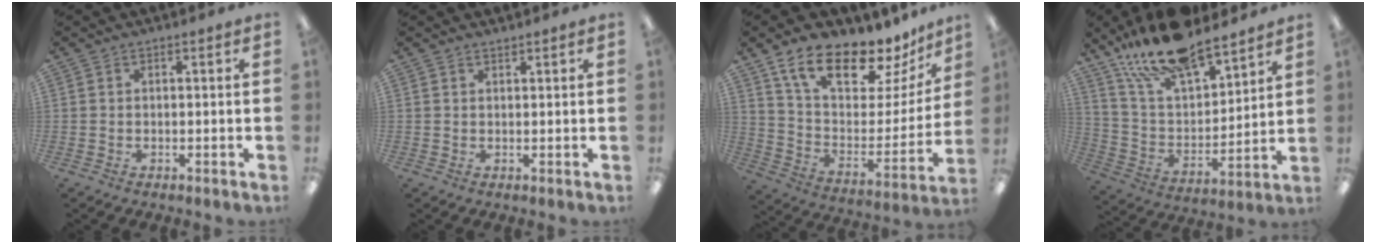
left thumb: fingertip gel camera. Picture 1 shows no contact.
{"total": 0.9, "force": [0.8, 0.1, 0.0], "torque": [-0.002, -0.001, 0.016]}
{"total": 18.4, "force": [14.3, 6.9, 9.2], "torque": [-0.162, -0.101, 0.251]}
{"total": 17.8, "force": [15.2, 5.1, 7.8], "torque": [-0.161, -0.092, 0.269]}